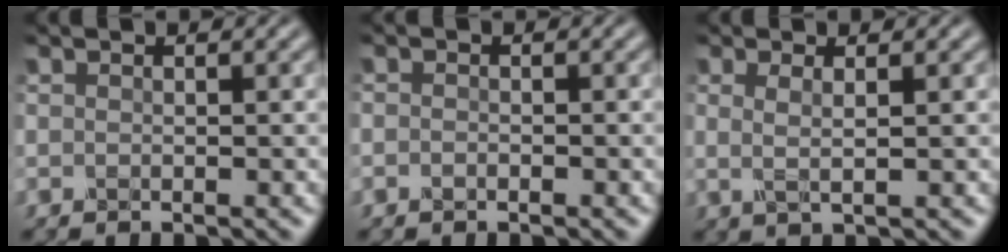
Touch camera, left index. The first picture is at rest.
{"total": 0.6, "force": [-0.4, 0.3, 0.3], "torque": [-0.007, 0.002, -0.009]}
{"total": 1.6, "force": [0.5, 0.5, 1.5], "torque": [-0.027, 0.001, 0.007]}